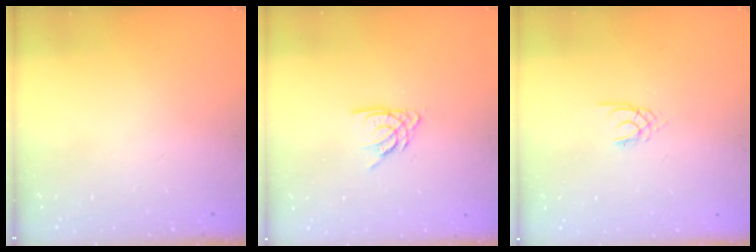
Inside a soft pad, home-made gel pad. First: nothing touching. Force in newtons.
{"total": 7.1, "press": 7.0, "slide": 0.6}
{"total": 1.7, "press": 1.7, "slide": 0.3}